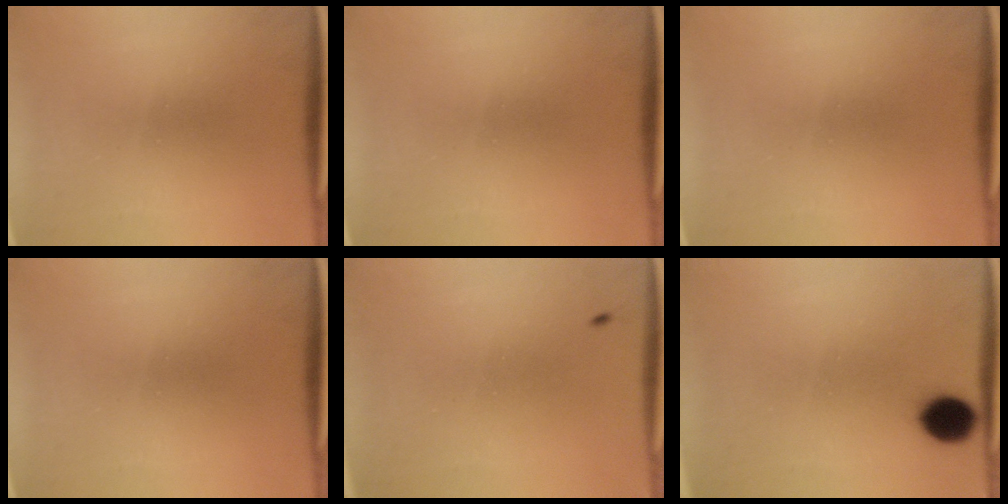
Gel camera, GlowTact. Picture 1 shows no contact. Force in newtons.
{"total": 0.0}
{"total": 0.0}
{"total": 0.0}
{"total": 0.8}
{"total": 6.3}